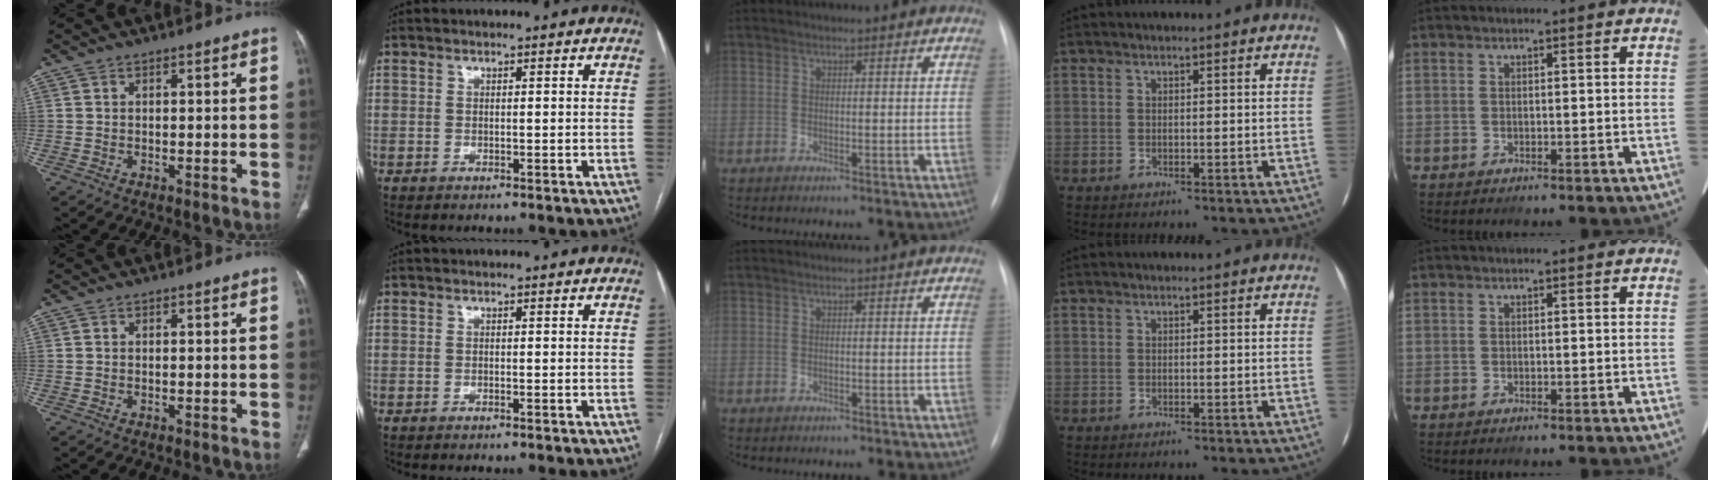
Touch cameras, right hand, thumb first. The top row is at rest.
{}